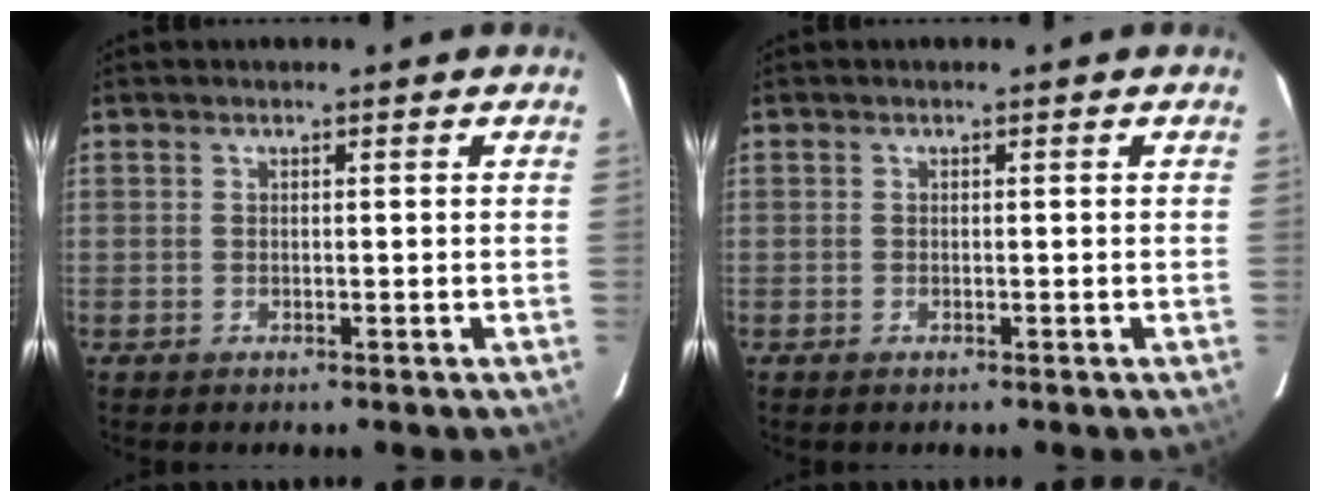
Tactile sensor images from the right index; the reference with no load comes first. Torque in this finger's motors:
{"motor_torque": [-0.05, -0.04, 0.02, 0.00]}